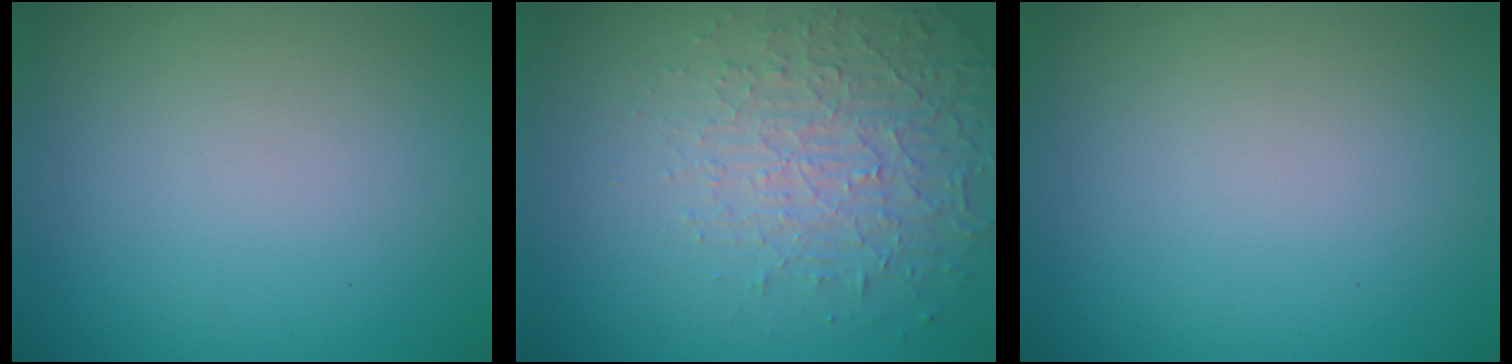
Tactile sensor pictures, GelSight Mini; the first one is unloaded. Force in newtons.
{"total": 4.7, "press": 3.2, "slide": 3.4}
{"total": 0.0}